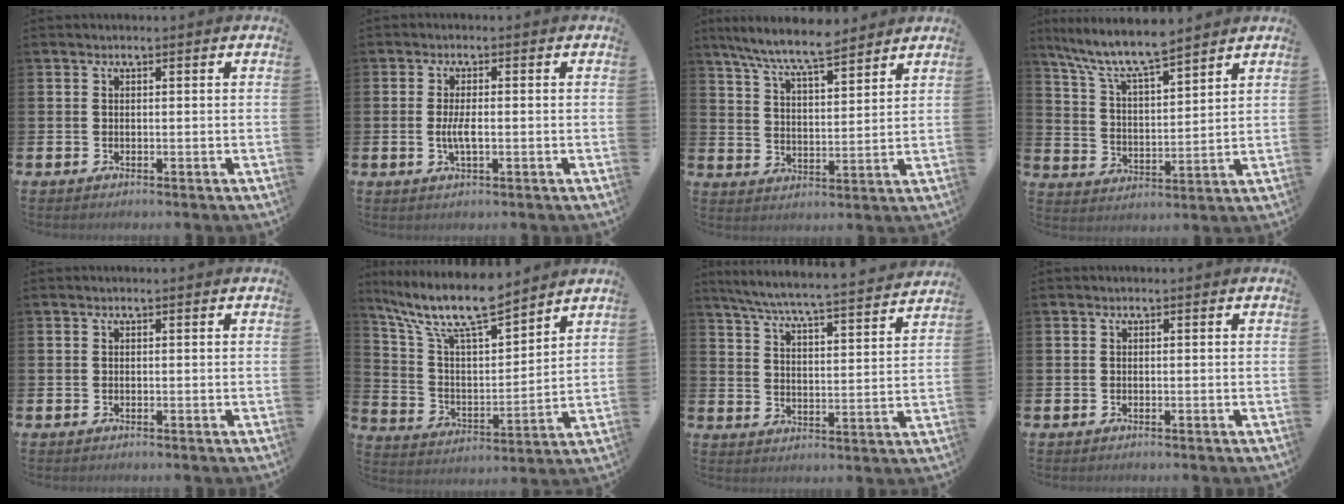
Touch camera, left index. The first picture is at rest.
{"total": 2.9, "force": [-0.4, 0.8, 2.7], "torque": [-0.046, -0.001, -0.009]}
{"total": 8.4, "force": [7.7, 0.8, 3.2], "torque": [-0.091, -0.034, 0.139]}
{"total": 8.5, "force": [7.6, 1.0, 3.5], "torque": [-0.100, -0.040, 0.136]}
{"total": 0.0}
{"total": 11.4, "force": [9.9, 2.4, 5.1], "torque": [-0.135, -0.058, 0.174]}
{"total": 6.7, "force": [6.3, 0.0, 2.3], "torque": [-0.071, -0.048, 0.107]}
{"total": 0.0}